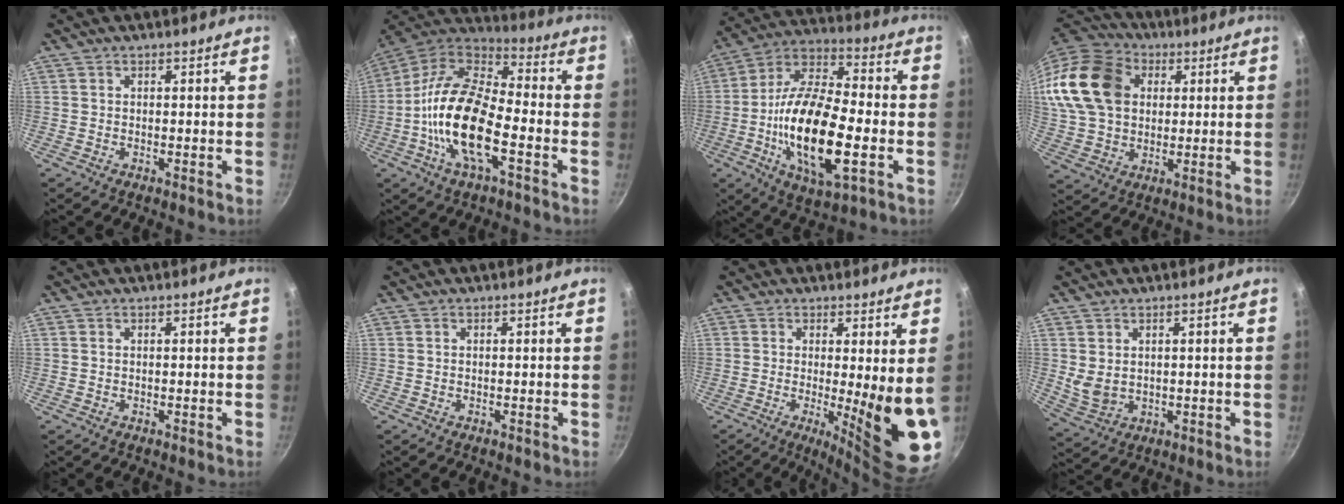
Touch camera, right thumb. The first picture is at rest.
{"total": 19.4, "force": [-5.1, 8.2, 16.8], "torque": [-0.315, 0.036, -0.117]}
{"total": 22.5, "force": [-4.3, 8.9, 20.2], "torque": [-0.374, 0.017, -0.089]}
{"total": 23.7, "force": [6.0, 18.0, 14.2], "torque": [-0.301, 0.027, 0.109]}
{"total": 0.0}
{"total": 0.0}
{"total": 12.7, "force": [0.1, 2.4, 12.5], "torque": [-0.151, -0.042, 0.008]}
{"total": 4.5, "force": [1.4, 3.2, 2.8], "torque": [-0.047, -0.016, 0.040]}